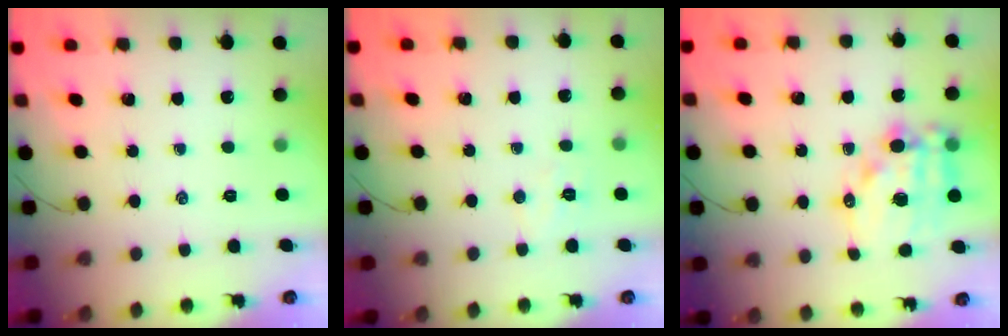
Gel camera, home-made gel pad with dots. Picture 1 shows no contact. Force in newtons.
{"total": 4.7, "press": 4.6, "slide": 0.9}
{"total": 16.3, "press": 15.9, "slide": 3.7}